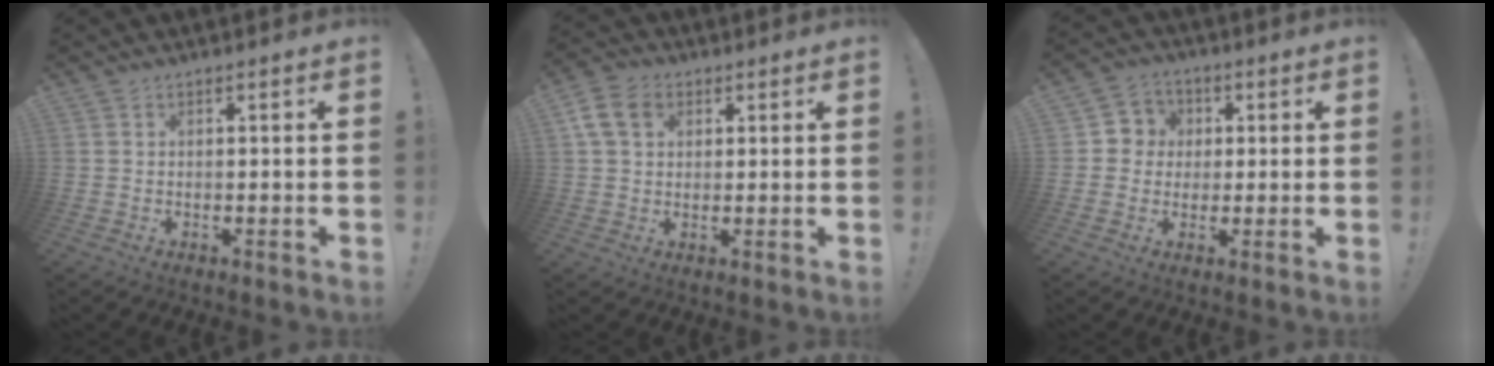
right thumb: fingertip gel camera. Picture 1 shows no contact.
{"total": 9.2, "force": [3.5, 6.8, 5.1], "torque": [-0.089, 0.000, 0.071]}
{"total": 7.1, "force": [0.1, 7.0, 1.3], "torque": [-0.016, 0.008, 0.006]}